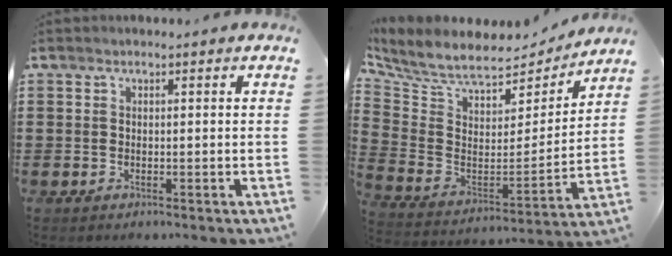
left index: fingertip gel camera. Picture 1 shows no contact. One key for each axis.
{"total": 7.7, "fx": 6.7, "fy": 2.6, "fz": 2.8, "tx": -0.092, "ty": -0.044, "tz": 0.115}